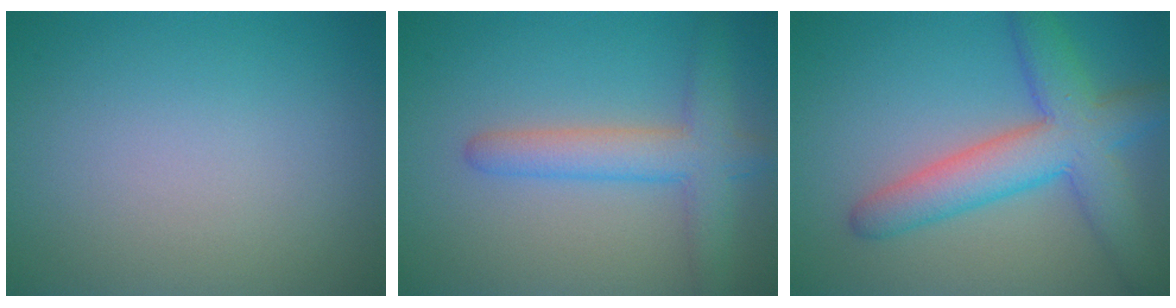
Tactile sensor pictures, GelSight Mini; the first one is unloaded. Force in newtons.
{"total": 4.4, "press": 4.4, "slide": 0.3}
{"total": 6.9, "press": 6.9, "slide": 0.2}